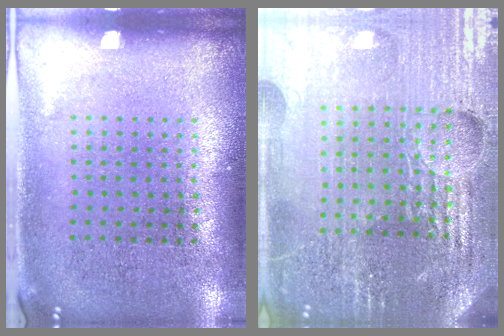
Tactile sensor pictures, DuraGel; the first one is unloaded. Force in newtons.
{"total": 5.4, "press": 4.9, "slide": 2.2}